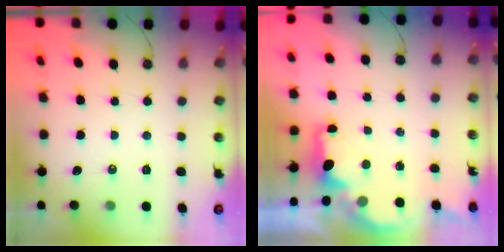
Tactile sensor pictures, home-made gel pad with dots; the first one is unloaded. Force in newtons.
{"total": 1.6, "press": 1.5, "slide": 0.5}